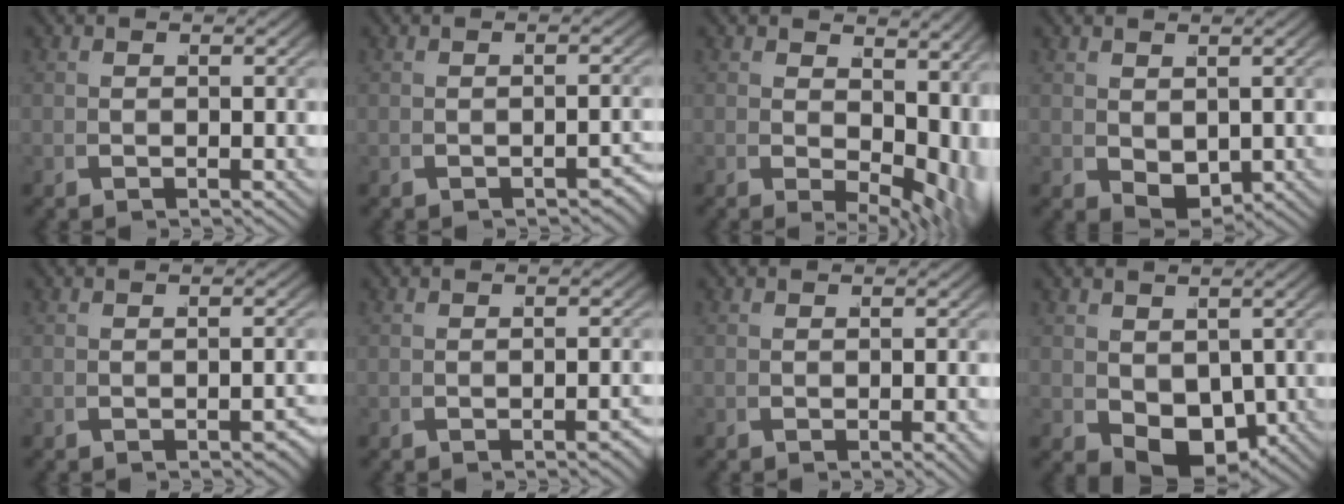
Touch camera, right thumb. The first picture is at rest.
{"total": 1.9, "force": [-1.6, 0.4, 0.8], "torque": [-0.016, -0.002, -0.021]}
{"total": 6.0, "force": [0.8, 3.5, 4.8], "torque": [-0.062, -0.031, 0.035]}
{"total": 2.8, "force": [0.4, 1.9, 2.0], "torque": [-0.039, -0.019, 0.028]}
{"total": 1.3, "force": [-0.9, 0.4, 0.8], "torque": [-0.014, -0.001, -0.011]}
{"total": 1.1, "force": [-0.7, 0.1, 0.8], "torque": [-0.014, 0.005, -0.010]}
{"total": 0.8, "force": [-0.1, 0.2, 0.7], "torque": [-0.013, 0.000, -0.001]}
{"total": 5.5, "force": [-0.6, 3.8, 4.0], "torque": [-0.078, -0.038, 0.020]}